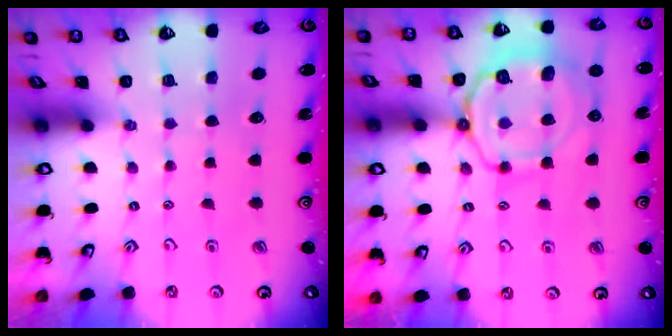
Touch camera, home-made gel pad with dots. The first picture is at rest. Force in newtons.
{"total": 12.1, "press": 12.0, "slide": 0.9}